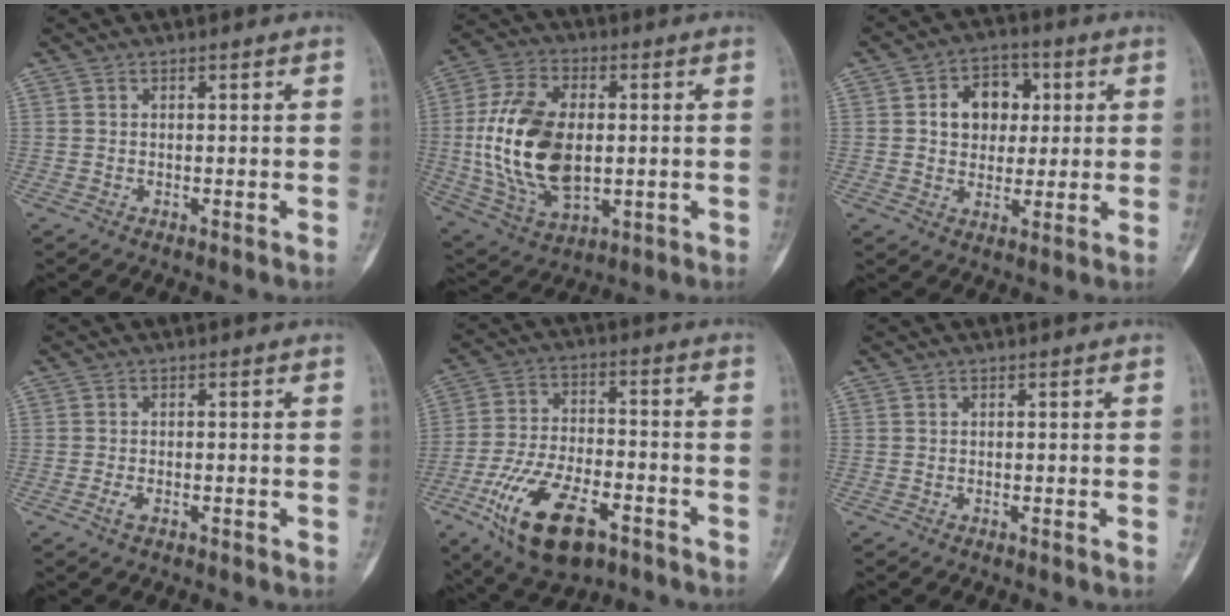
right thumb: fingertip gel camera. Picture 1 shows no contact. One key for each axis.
{"total": 20.2, "fx": -0.2, "fy": 12.3, "fz": 16.0, "tx": -0.301, "ty": -0.001, "tz": 0.008}
{"total": 9.8, "fx": 1.9, "fy": 7.6, "fz": 5.9, "tx": -0.043, "ty": 0.008, "tz": 0.027}
{"total": 1.8, "fx": -1.0, "fy": 0.9, "fz": 1.2, "tx": -0.026, "ty": 0.003, "tz": -0.021}
{"total": 17.5, "fx": -8.8, "fy": 8.4, "fz": 12.7, "tx": -0.226, "ty": 0.033, "tz": -0.146}
{"total": 0.0}